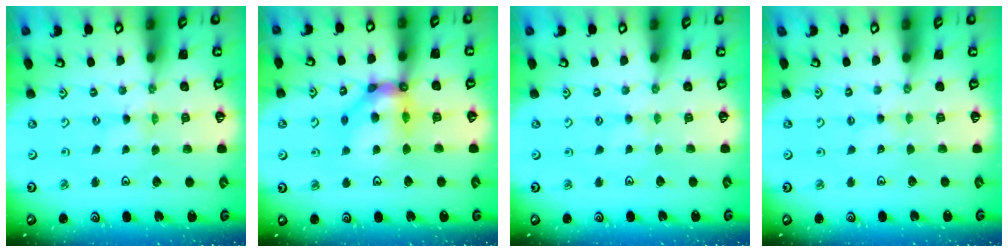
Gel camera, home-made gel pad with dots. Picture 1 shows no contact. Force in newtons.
{"total": 12.9, "press": 12.8, "slide": 1.6}
{"total": 1.8, "press": 1.7, "slide": 0.4}
{"total": 1.1, "press": 1.1, "slide": 0.3}